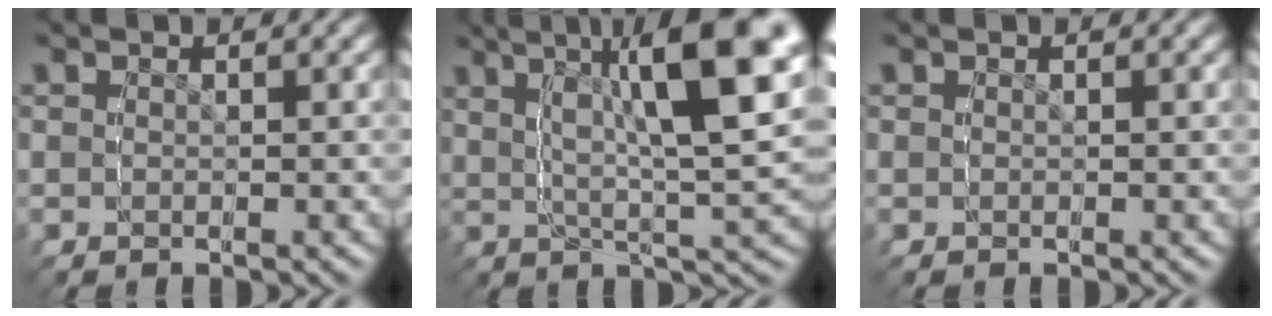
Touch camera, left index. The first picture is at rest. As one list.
[{"total": 8.1, "force": [4.5, -0.5, 6.7], "torque": [-0.102, 0.052, 0.055]}, {"total": 0.0}]